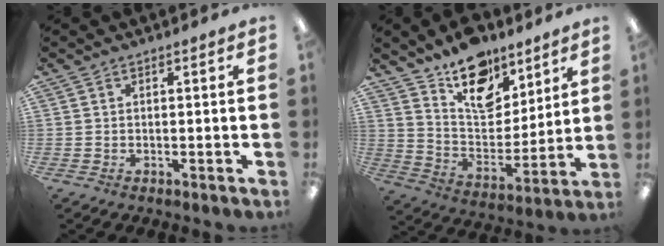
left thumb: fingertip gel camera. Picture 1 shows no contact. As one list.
[{"total": 16.0, "force": [11.6, 8.8, 6.8], "torque": [-0.104, -0.079, 0.209]}]